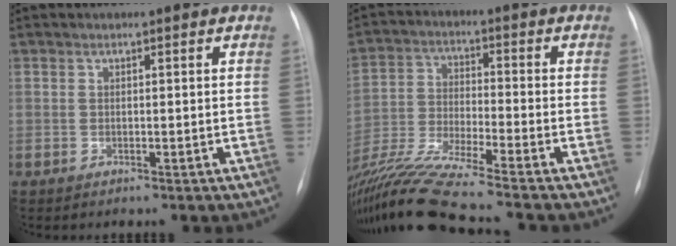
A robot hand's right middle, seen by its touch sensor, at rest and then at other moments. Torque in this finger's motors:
{"motor_torque": [-0.01, -0.13, 0.65, 0.21]}